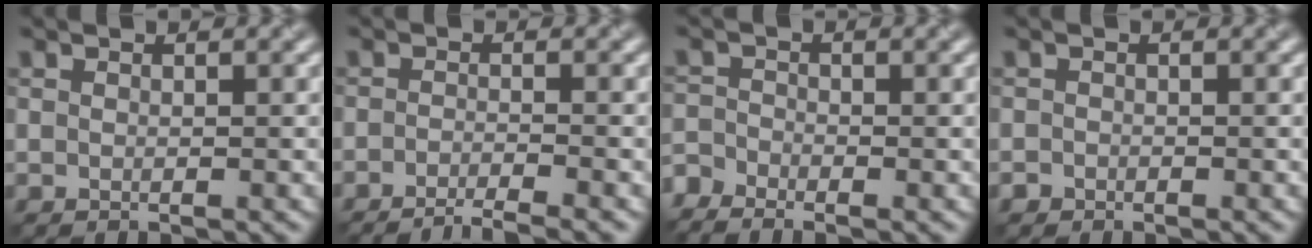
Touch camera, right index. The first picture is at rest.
{"total": 3.2, "force": [-2.5, 0.3, 2.0], "torque": [-0.033, 0.004, -0.051]}
{"total": 2.5, "force": [-2.4, 0.5, 0.7], "torque": [-0.027, -0.014, -0.049]}
{"total": 0.6, "force": [-0.4, 0.4, -0.1], "torque": [0.004, 0.001, -0.009]}